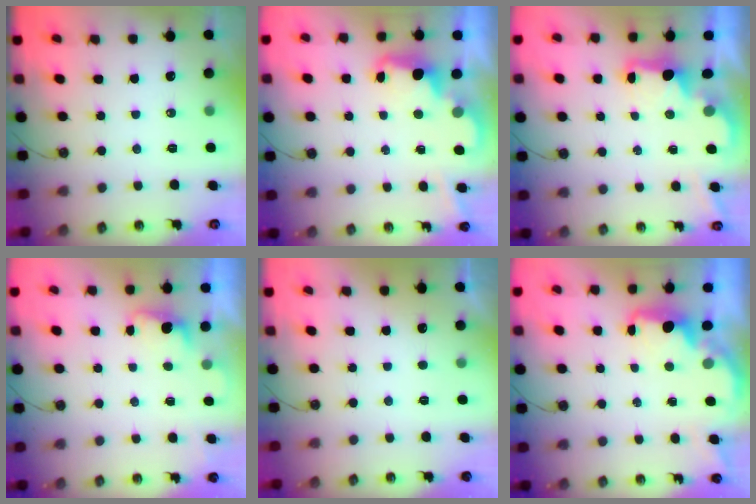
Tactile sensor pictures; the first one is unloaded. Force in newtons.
{"total": 2.3, "press": 2.3, "slide": 0.5}
{"total": 2.1, "press": 1.9, "slide": 0.8}
{"total": 1.4, "press": 1.1, "slide": 0.8}
{"total": 0.8, "press": 0.5, "slide": 0.6}
{"total": 2.3, "press": 2.1, "slide": 0.8}